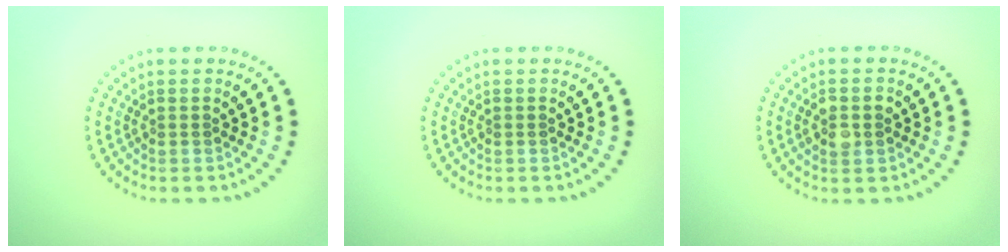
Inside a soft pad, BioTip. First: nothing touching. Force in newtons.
{"total": 0.0}
{"total": 2.7, "press": 2.7, "slide": 0.1}